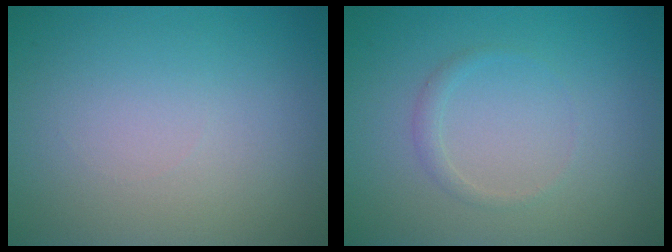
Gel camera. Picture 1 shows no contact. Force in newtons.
{"total": 0.9, "press": 0.9, "slide": 0.0}